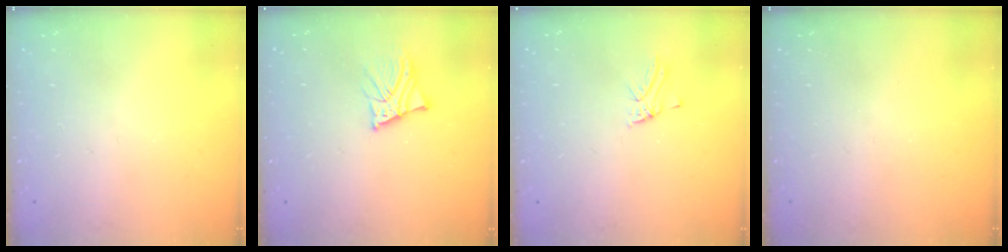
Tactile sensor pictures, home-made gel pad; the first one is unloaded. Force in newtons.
{"total": 4.1, "press": 4.1, "slide": 0.5}
{"total": 1.4, "press": 1.4, "slide": 0.1}
{"total": 0.0}